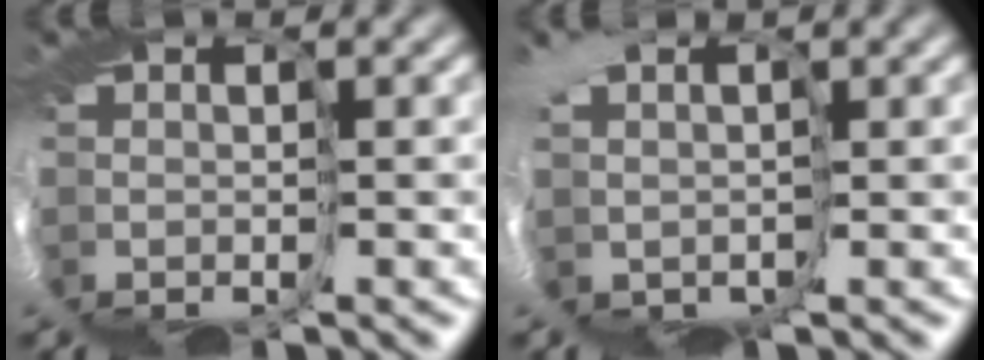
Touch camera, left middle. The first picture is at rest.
{"total": 4.0, "force": [1.1, 2.9, 2.5], "torque": [-0.060, -0.015, 0.008]}